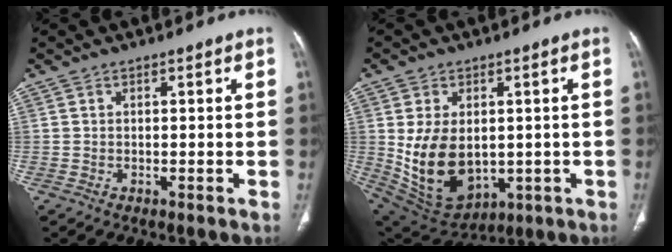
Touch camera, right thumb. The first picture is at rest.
{"total": 14.2, "force": [-0.2, 9.6, 10.5], "torque": [-0.168, -0.011, 0.031]}